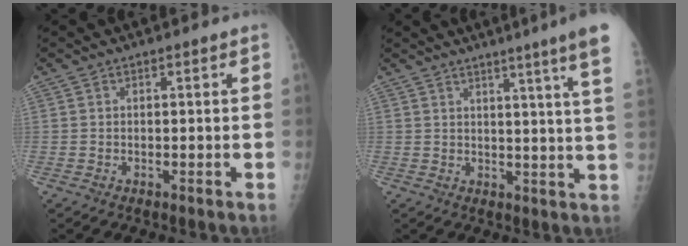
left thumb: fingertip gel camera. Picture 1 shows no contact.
{"total": 12.0, "force": [8.3, -1.3, 8.6], "torque": [-0.110, -0.046, 0.082]}